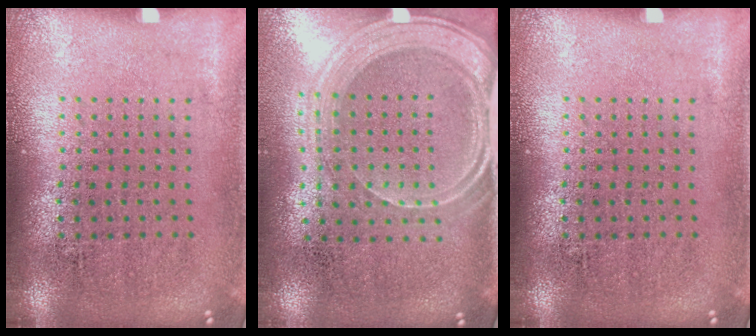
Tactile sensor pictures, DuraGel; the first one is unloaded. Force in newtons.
{"total": 1.9, "press": 1.6, "slide": 1.0}
{"total": 0.0}